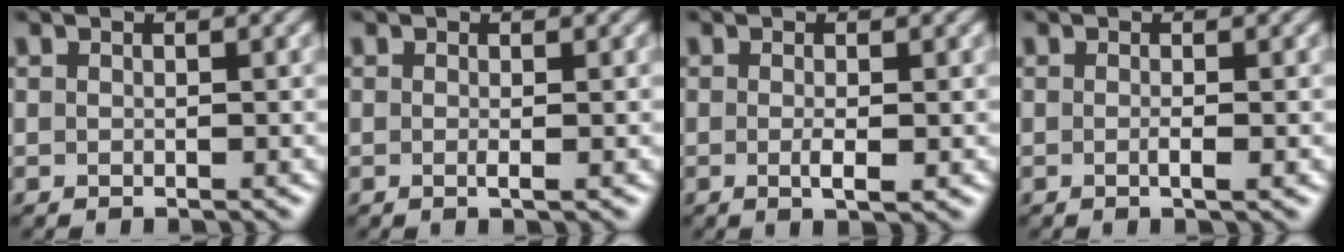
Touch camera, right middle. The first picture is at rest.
{"total": 0.6, "force": [-0.1, 0.1, 0.6], "torque": [-0.011, 0.000, -0.004]}
{"total": 1.4, "force": [-0.3, 0.2, 1.3], "torque": [-0.025, -0.005, -0.004]}
{"total": 1.0, "force": [-0.3, 0.2, 1.0], "torque": [-0.017, -0.001, -0.008]}